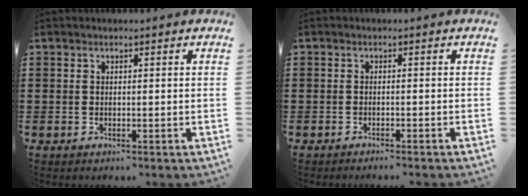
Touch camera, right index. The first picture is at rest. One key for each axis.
{"total": 1.1, "fx": -1.0, "fy": -0.3, "fz": 0.2, "tx": -0.004, "ty": -0.003, "tz": -0.020}